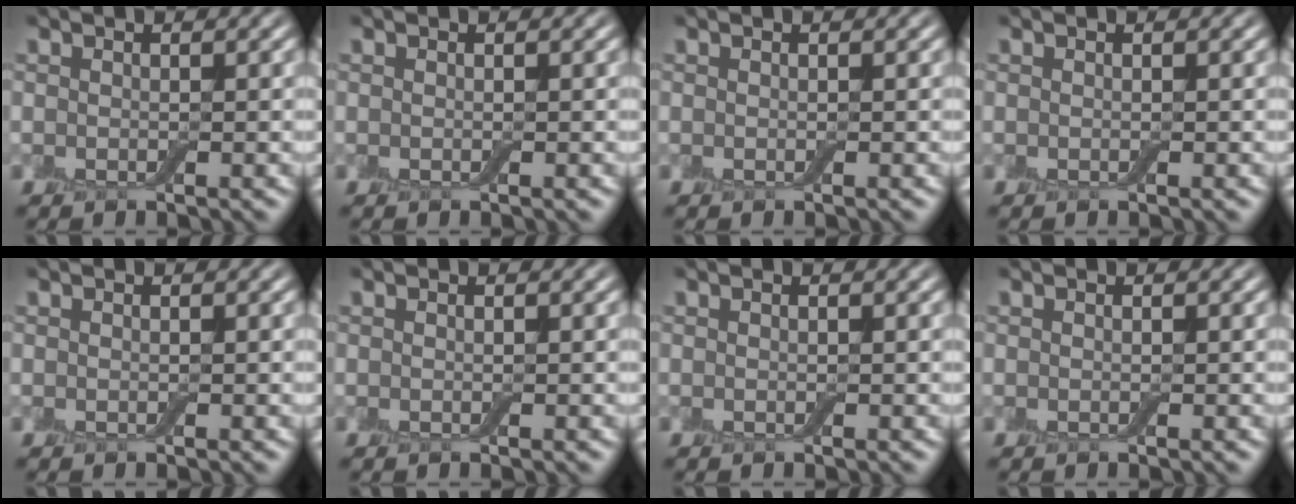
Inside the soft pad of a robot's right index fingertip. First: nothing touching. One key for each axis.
{"total": 0.0}
{"total": 0.0}
{"total": 0.0}
{"total": 0.0}
{"total": 0.0}
{"total": 0.0}
{"total": 0.0}